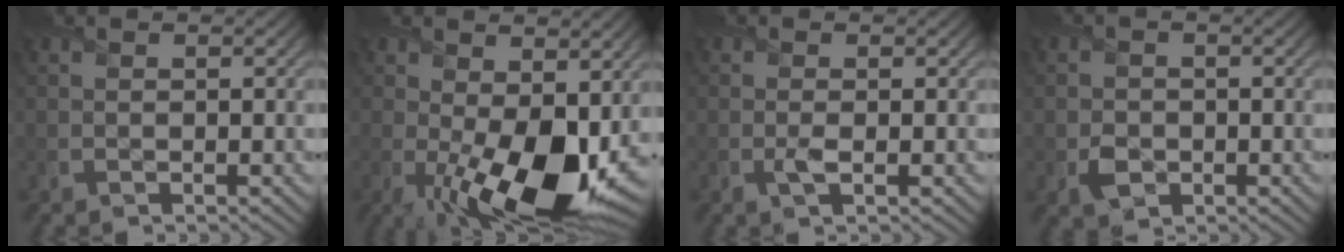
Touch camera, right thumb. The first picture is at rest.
{"total": 13.3, "force": [-2.5, 6.9, 11.1], "torque": [-0.191, -0.040, -0.022]}
{"total": 0.7, "force": [-0.1, 0.3, 0.6], "torque": [-0.013, -0.001, -0.004]}
{"total": 2.2, "force": [-0.7, 2.1, 0.5], "torque": [-0.004, -0.006, -0.016]}